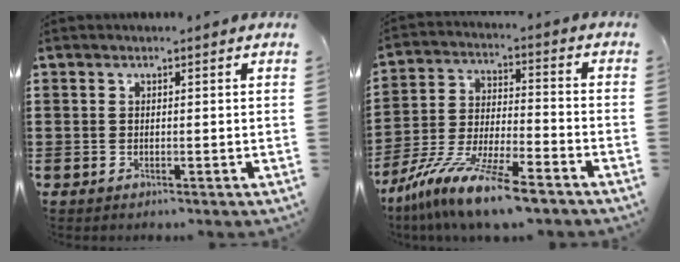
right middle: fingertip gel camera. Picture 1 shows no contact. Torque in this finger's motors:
{"motor_torque": [2.14, 0.00, 1.05, 0.21]}